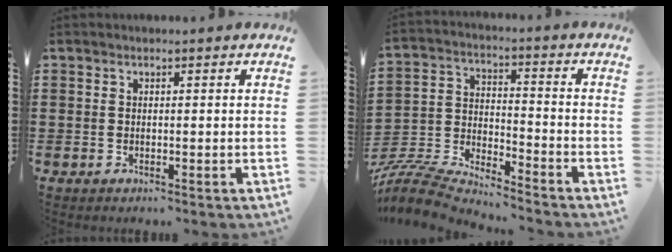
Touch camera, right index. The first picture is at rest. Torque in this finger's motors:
{"motor_torque": [-1.07, 1.07, 0.26, 0.08]}